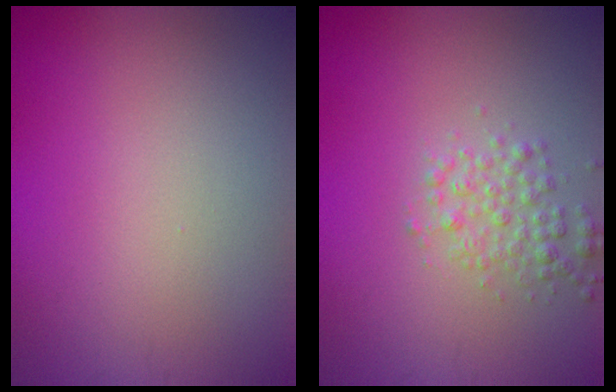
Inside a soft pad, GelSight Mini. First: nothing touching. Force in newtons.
{"total": 2.4, "press": 2.4, "slide": 0.1}